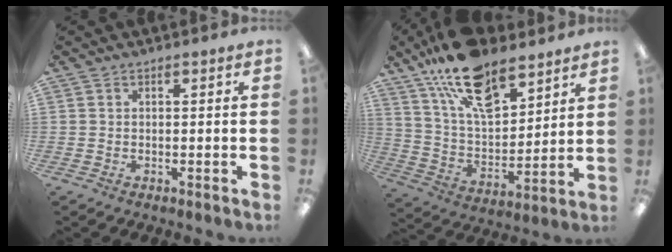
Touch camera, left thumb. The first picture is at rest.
{"total": 19.8, "force": [14.1, 8.9, 10.8], "torque": [-0.197, -0.072, 0.250]}